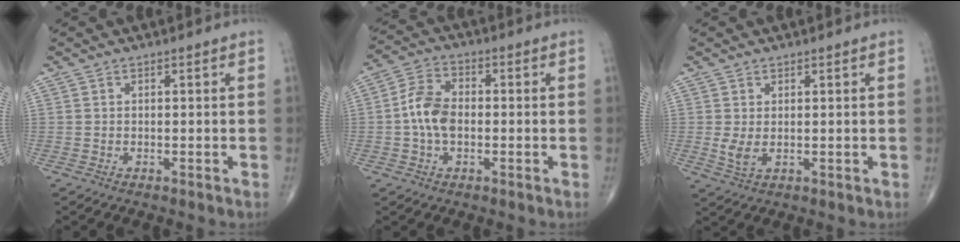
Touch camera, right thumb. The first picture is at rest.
{"total": 7.9, "force": [-0.7, 5.1, 6.1], "torque": [-0.115, 0.020, -0.023]}
{"total": 2.9, "force": [0.2, 1.5, 2.4], "torque": [-0.054, -0.007, 0.012]}